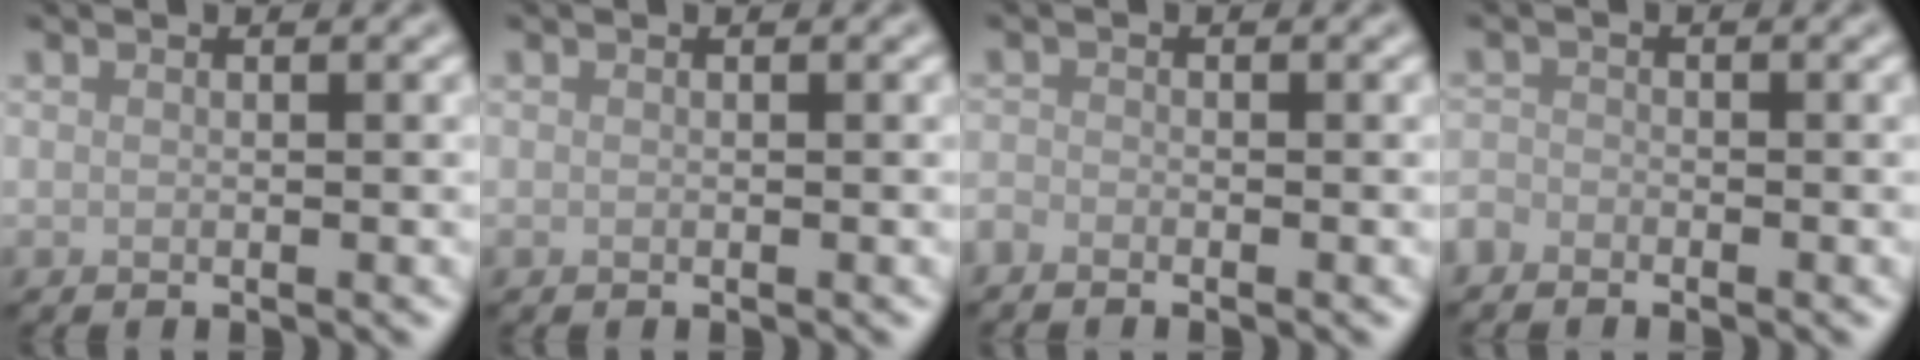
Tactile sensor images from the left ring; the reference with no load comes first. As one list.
[{"total": 0.0}, {"total": 0.9, "force": [-0.9, 0.3, 0.2], "torque": [-0.004, -0.002, -0.022]}, {"total": 1.4, "force": [-1.2, 0.6, 0.1], "torque": [-0.005, 0.002, -0.033]}]